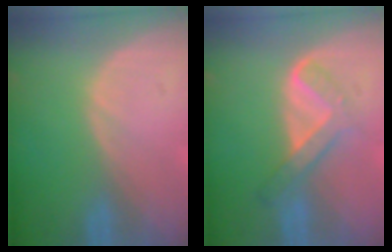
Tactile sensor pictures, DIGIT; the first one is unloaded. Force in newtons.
{"total": 5.3, "press": 5.0, "slide": 1.6}